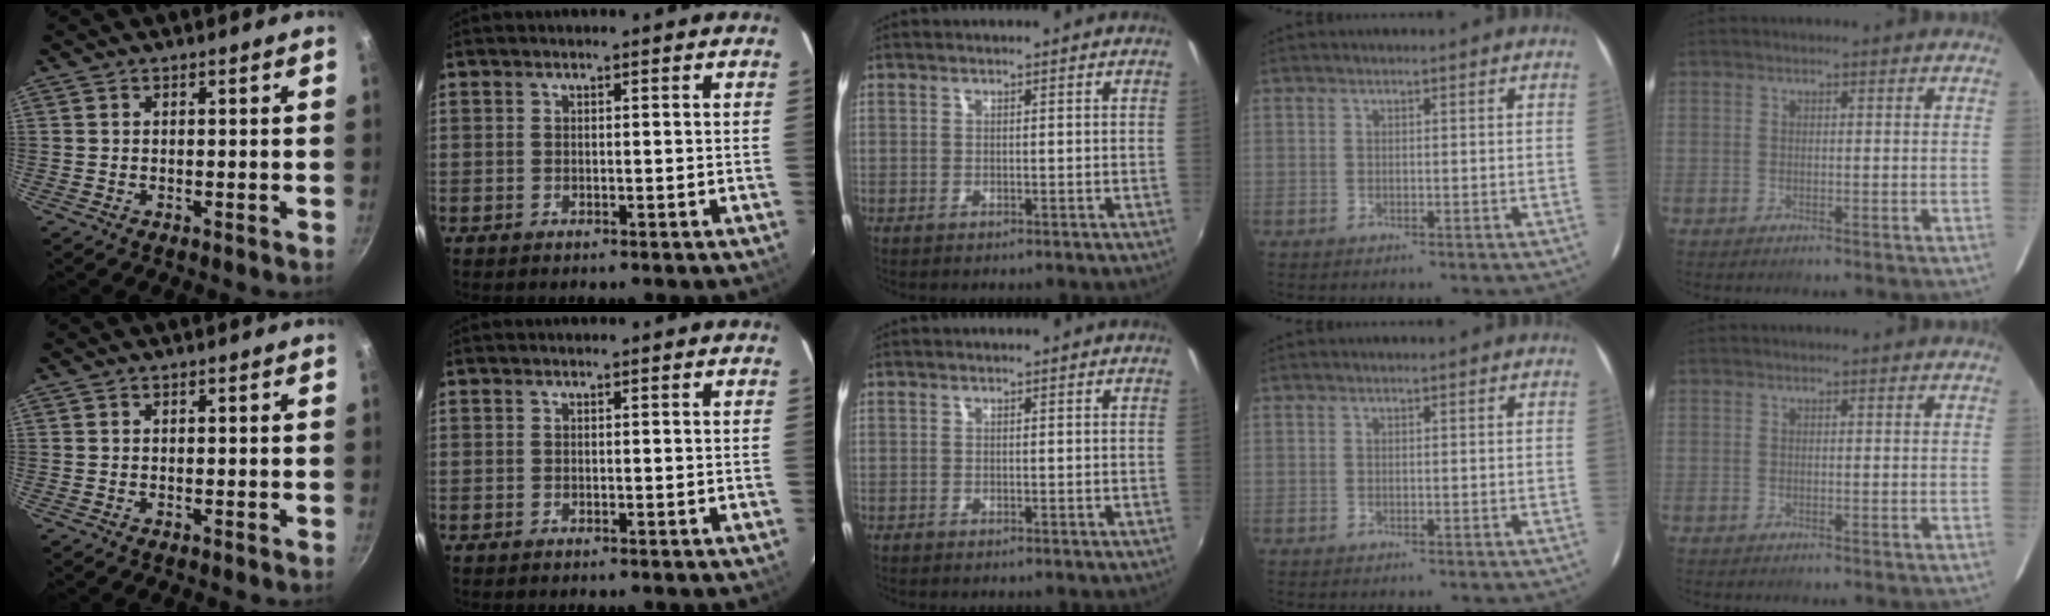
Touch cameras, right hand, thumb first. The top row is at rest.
{}